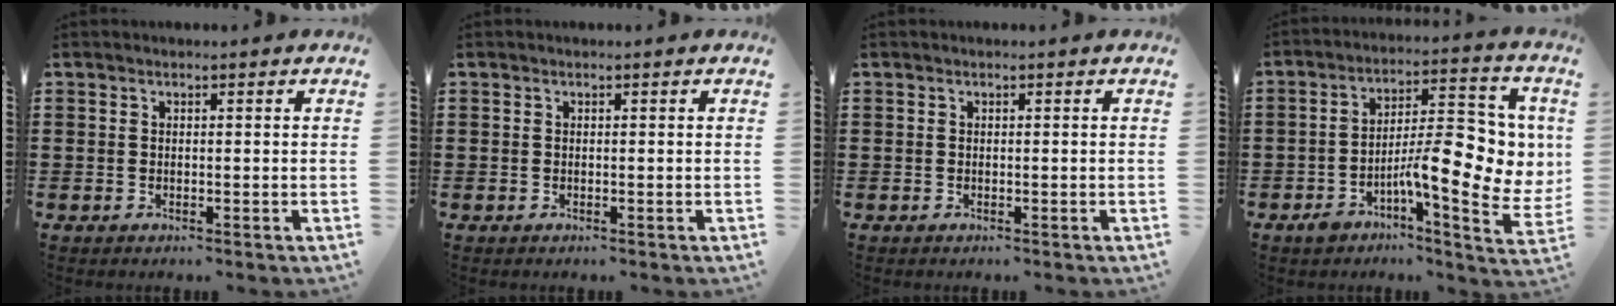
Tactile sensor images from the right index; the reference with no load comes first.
{"total": 0.0}
{"total": 0.0}
{"total": 12.6, "force": [-1.4, 4.7, 11.6], "torque": [-0.158, -0.011, -0.026]}